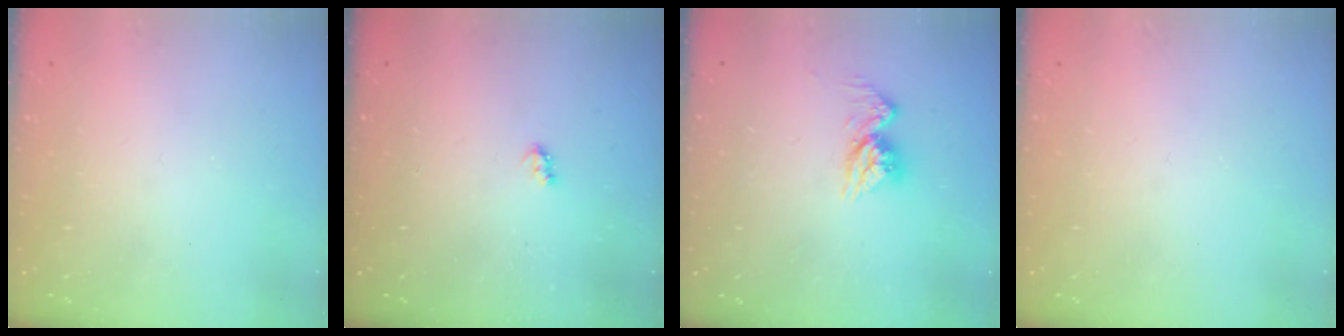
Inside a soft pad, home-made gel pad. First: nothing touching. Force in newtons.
{"total": 2.6, "press": 2.6, "slide": 0.4}
{"total": 10.0, "press": 9.9, "slide": 0.8}
{"total": 0.6, "press": 0.3, "slide": 0.5}